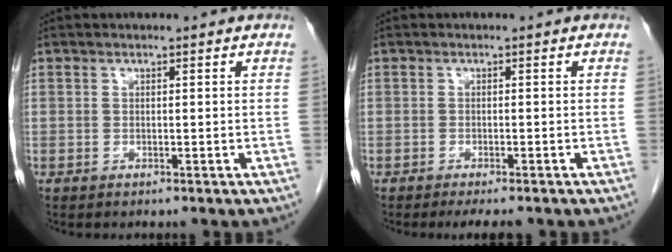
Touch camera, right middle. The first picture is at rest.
{"total": 4.5, "force": [-3.7, 0.8, 2.3], "torque": [-0.024, -0.009, -0.050]}